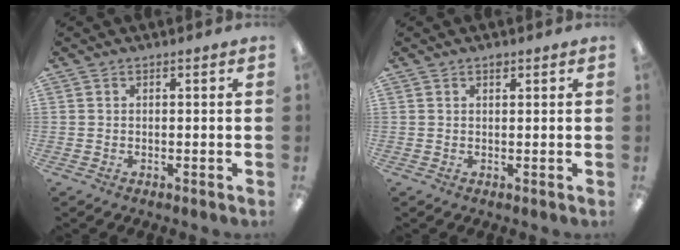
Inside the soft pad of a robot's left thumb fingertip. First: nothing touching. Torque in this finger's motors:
{"motor_torque": [0.55, 0.22, 0.89, -0.24, 0.00]}